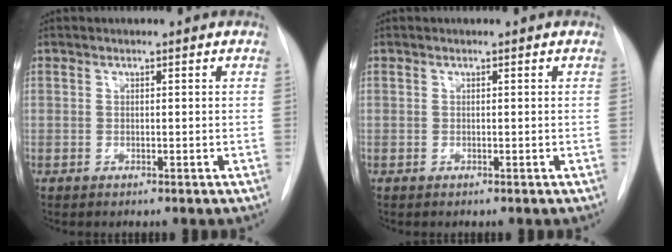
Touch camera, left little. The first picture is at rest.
{"total": 0.0}